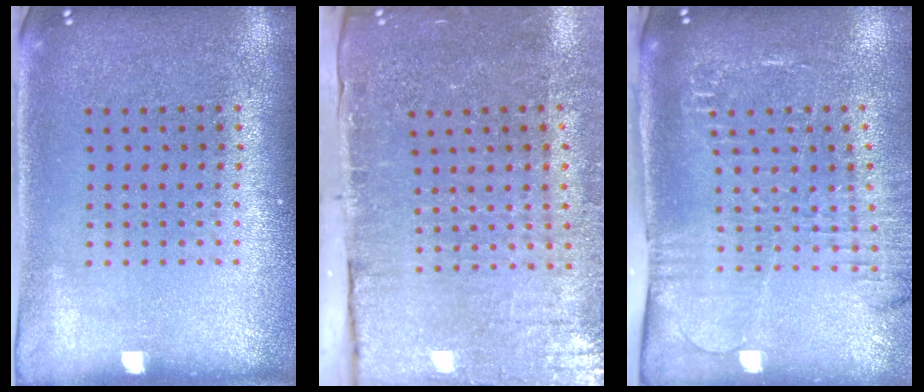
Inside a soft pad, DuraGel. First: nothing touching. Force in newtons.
{"total": 4.4, "press": 3.8, "slide": 2.2}
{"total": 1.9, "press": 1.8, "slide": 0.8}